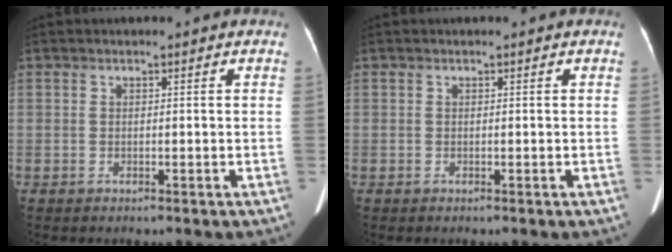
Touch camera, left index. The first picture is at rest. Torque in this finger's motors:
{"motor_torque": [0.12, -0.16, 0.00, 0.00]}